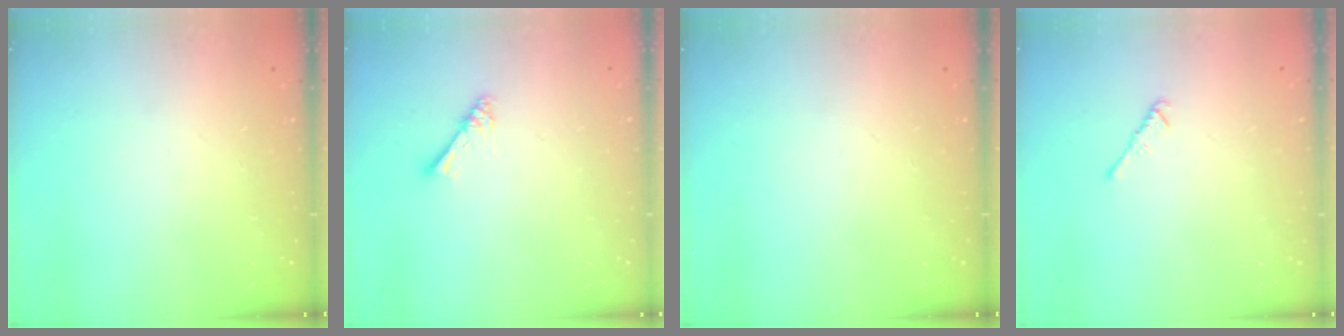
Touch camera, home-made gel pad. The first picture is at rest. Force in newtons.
{"total": 3.6, "press": 3.6, "slide": 0.3}
{"total": 0.0}
{"total": 2.6, "press": 2.6, "slide": 0.6}